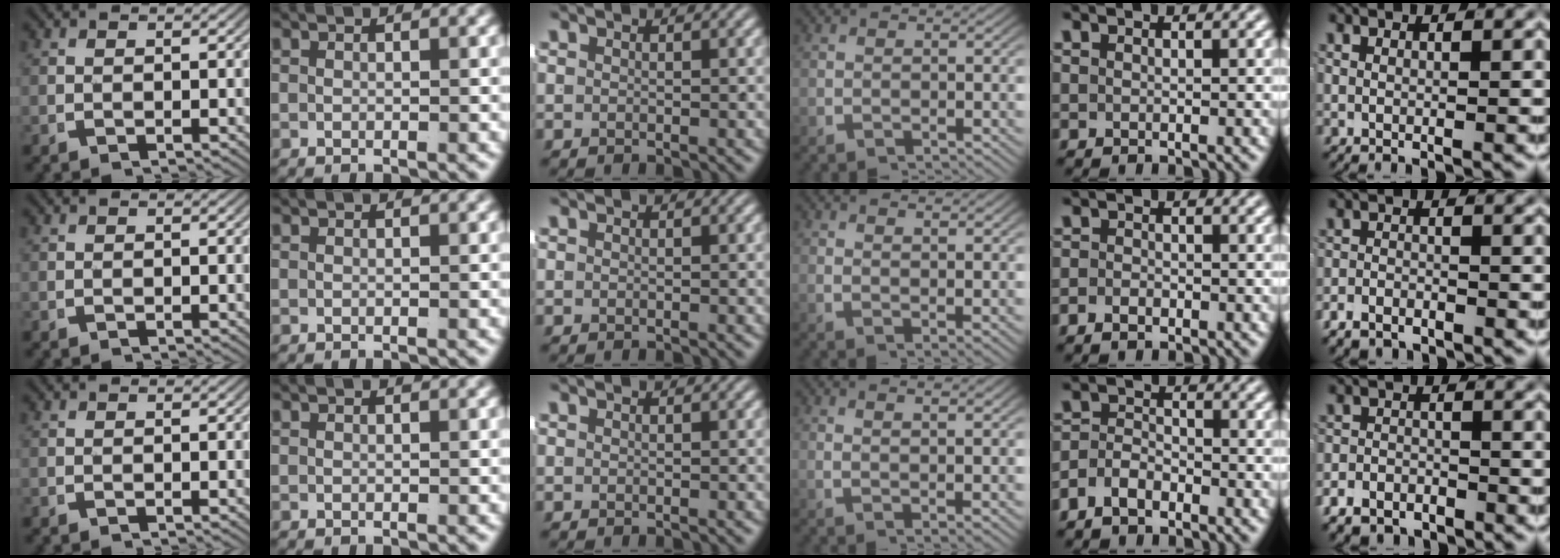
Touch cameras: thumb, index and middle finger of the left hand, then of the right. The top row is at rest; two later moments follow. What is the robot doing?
{"motion": "lift_and_place", "object": "shirt"}